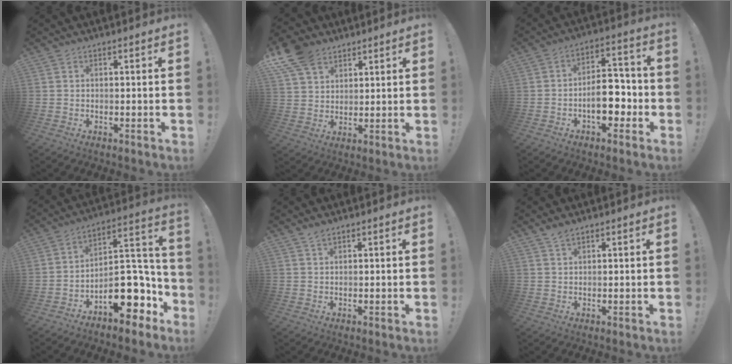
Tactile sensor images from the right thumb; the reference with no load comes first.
{"total": 10.1, "force": [6.9, 6.4, 3.6], "torque": [-0.067, -0.038, 0.136]}
{"total": 12.7, "force": [-3.4, 7.2, 9.9], "torque": [-0.152, 0.025, -0.058]}
{"total": 17.6, "force": [-8.0, 9.7, 12.2], "torque": [-0.144, 0.052, -0.113]}
{"total": 1.6, "force": [1.2, 0.5, 1.0], "torque": [-0.017, -0.002, 0.022]}
{"total": 2.3, "force": [1.7, 0.7, 1.3], "torque": [-0.023, -0.006, 0.031]}